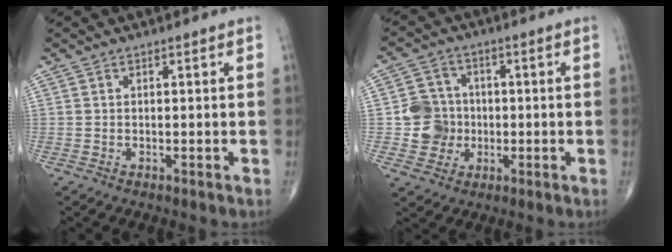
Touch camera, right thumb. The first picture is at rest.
{"total": 7.5, "force": [-0.8, 7.2, 2.0], "torque": [-0.004, 0.012, -0.016]}